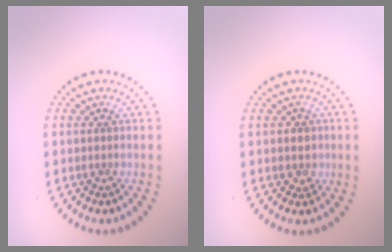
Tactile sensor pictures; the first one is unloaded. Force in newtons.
{"total": 1.2, "press": 0.9, "slide": 0.7}